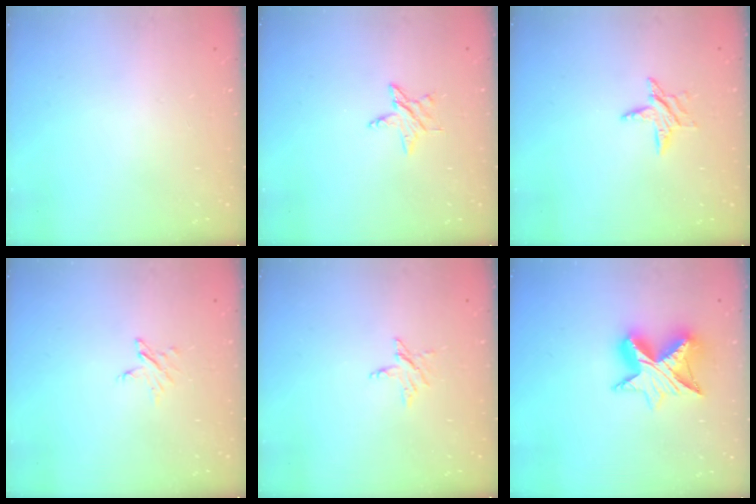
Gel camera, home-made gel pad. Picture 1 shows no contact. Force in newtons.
{"total": 4.2, "press": 4.2, "slide": 0.4}
{"total": 6.2, "press": 6.2, "slide": 0.4}
{"total": 4.0, "press": 4.0, "slide": 0.5}
{"total": 3.4, "press": 3.4, "slide": 0.3}
{"total": 11.0, "press": 10.9, "slide": 0.7}